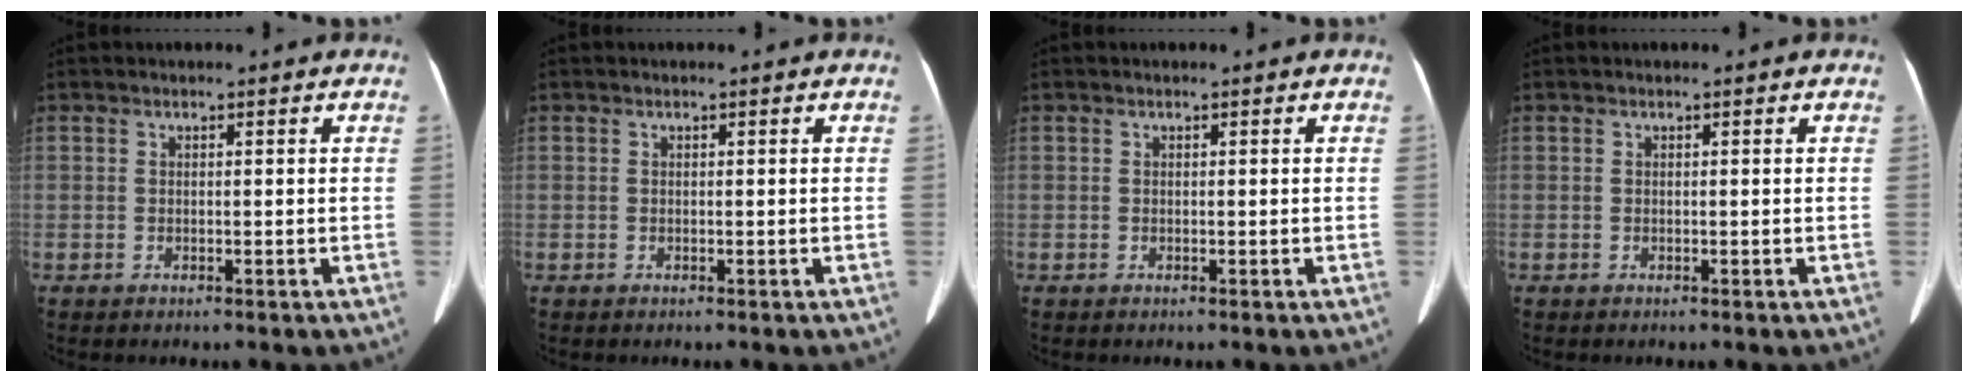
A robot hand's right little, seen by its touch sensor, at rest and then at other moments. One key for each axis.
{"total": 0.0}
{"total": 0.0}
{"total": 0.0}